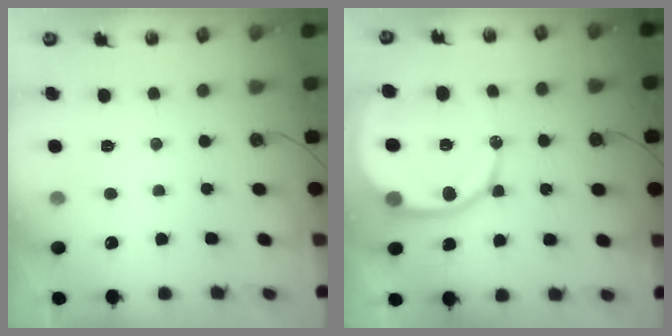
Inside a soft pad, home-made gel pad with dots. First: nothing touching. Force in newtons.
{"total": 15.0, "press": 14.9, "slide": 1.6}